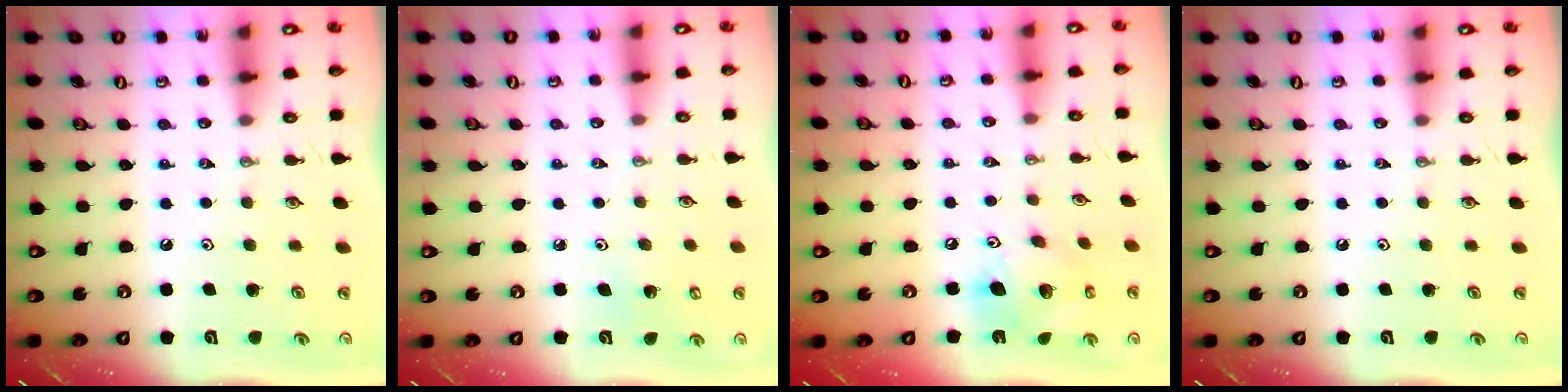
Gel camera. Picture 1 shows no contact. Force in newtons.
{"total": 2.8, "press": 2.8, "slide": 0.2}
{"total": 15.9, "press": 15.5, "slide": 3.4}
{"total": 0.0}